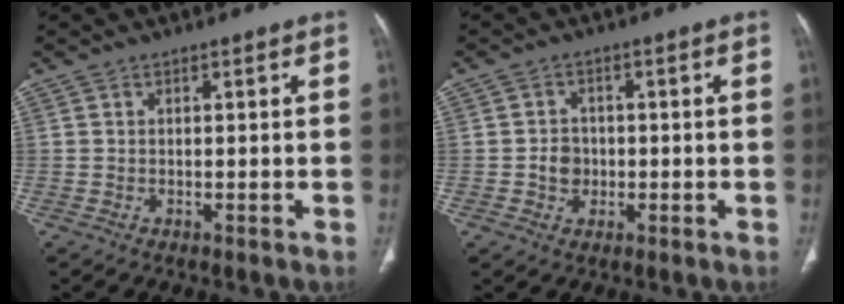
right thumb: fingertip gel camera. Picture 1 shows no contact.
{"total": 3.6, "force": [-0.6, 3.2, 1.6], "torque": [-0.008, 0.007, -0.011]}